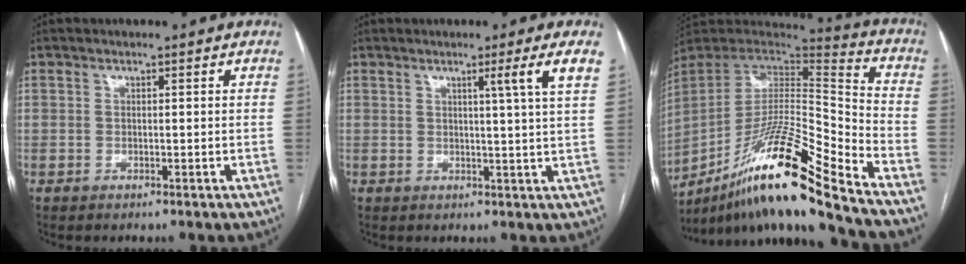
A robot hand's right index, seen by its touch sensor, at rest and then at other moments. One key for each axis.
{"total": 4.5, "fx": 2.0, "fy": -1.6, "fz": 3.8, "tx": -0.057, "ty": -0.013, "tz": 0.033}
{"total": 21.9, "fx": -15.6, "fy": 0.2, "fz": 15.3, "tx": -0.297, "ty": -0.011, "tz": -0.287}